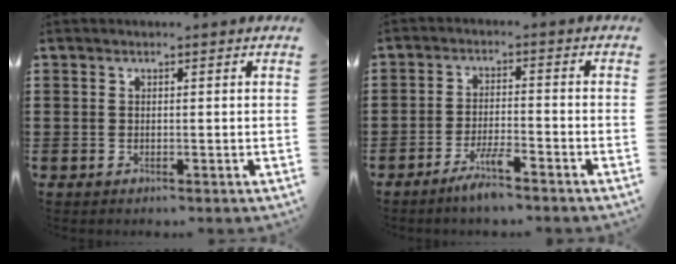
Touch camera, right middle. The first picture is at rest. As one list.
[{"total": 4.4, "force": [-3.5, 0.4, 2.7], "torque": [-0.059, -0.001, -0.068]}]